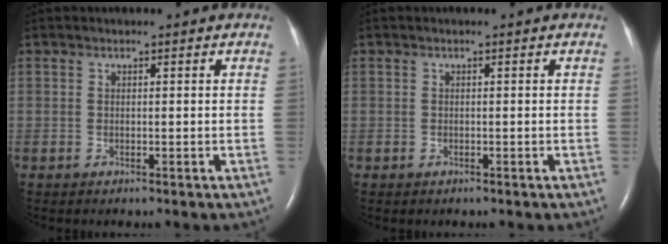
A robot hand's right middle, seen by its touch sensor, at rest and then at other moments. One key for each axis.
{"total": 0.0}